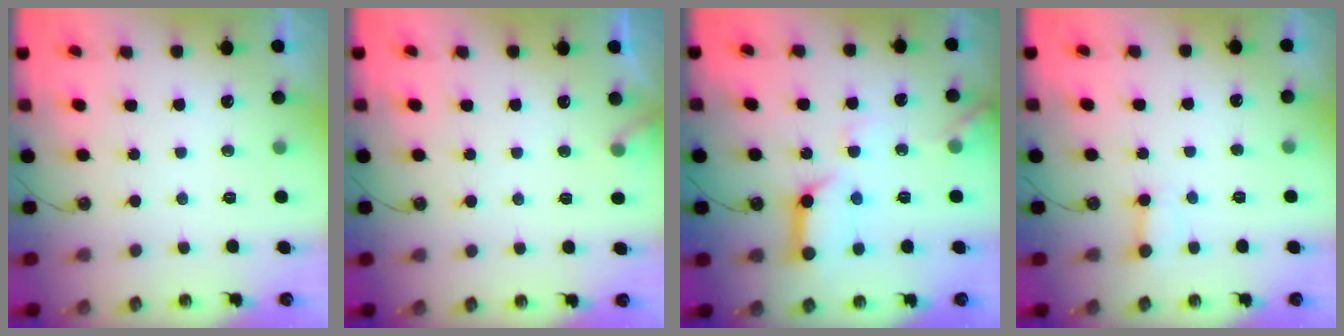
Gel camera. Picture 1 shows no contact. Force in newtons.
{"total": 5.4, "press": 5.4, "slide": 0.4}
{"total": 13.8, "press": 13.7, "slide": 1.5}
{"total": 2.5, "press": 2.4, "slide": 0.4}